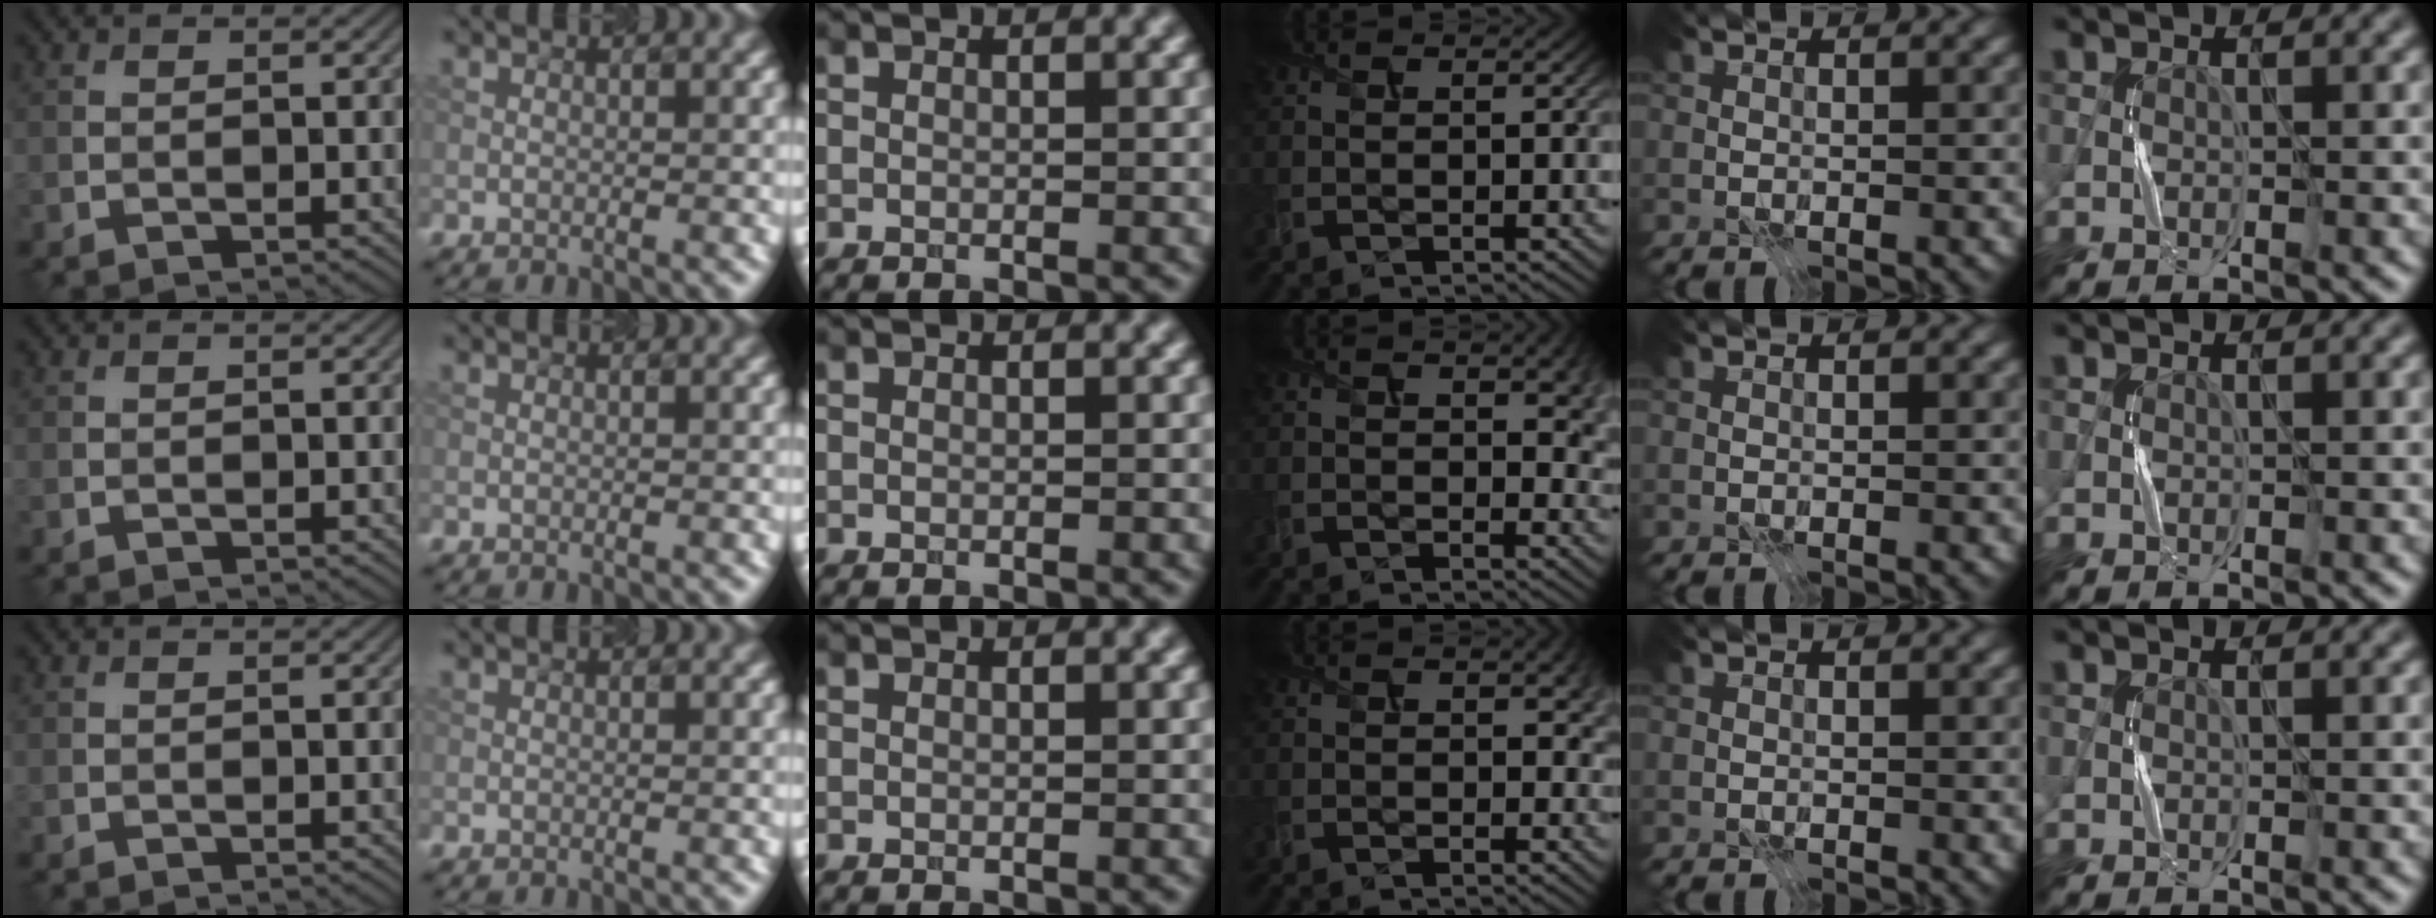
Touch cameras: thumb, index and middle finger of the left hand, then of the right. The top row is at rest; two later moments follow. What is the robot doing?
{"motion": "press", "object": "syringe"}